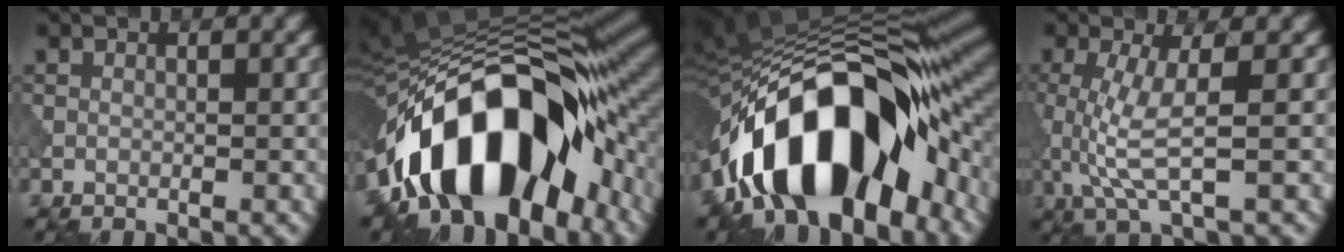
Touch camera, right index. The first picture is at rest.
{"total": 15.7, "force": [-6.5, 8.0, 11.9], "torque": [-0.164, 0.013, -0.112]}
{"total": 15.9, "force": [-6.8, 7.3, 12.4], "torque": [-0.184, 0.013, -0.115]}
{"total": 4.4, "force": [-0.3, 0.8, 4.3], "torque": [-0.103, -0.006, -0.003]}